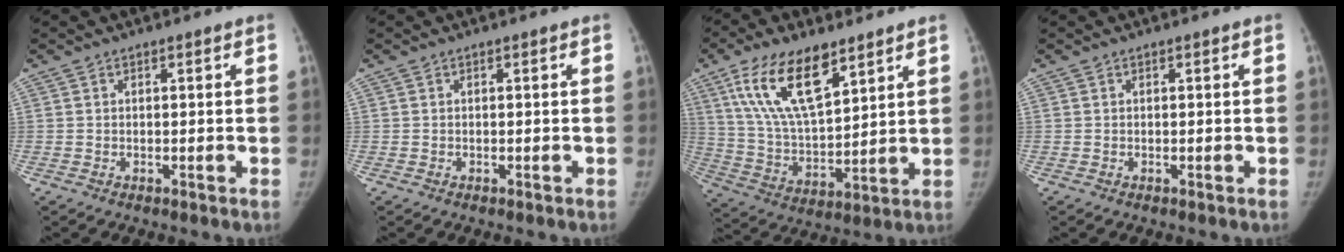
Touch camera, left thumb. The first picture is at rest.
{"total": 0.0}
{"total": 16.9, "force": [9.5, 7.0, 12.1], "torque": [-0.200, -0.037, 0.185]}
{"total": 0.0}